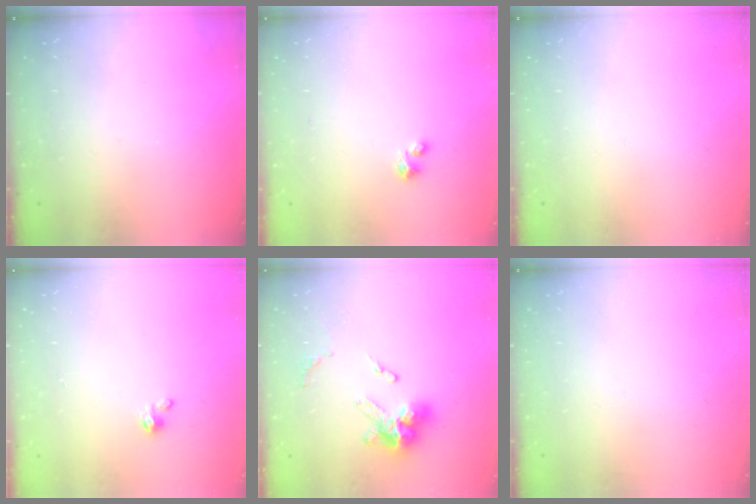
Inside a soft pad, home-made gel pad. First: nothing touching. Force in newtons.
{"total": 2.1, "press": 2.1, "slide": 0.1}
{"total": 0.0}
{"total": 1.4, "press": 1.4, "slide": 0.3}
{"total": 12.1, "press": 12.0, "slide": 1.1}
{"total": 0.0}